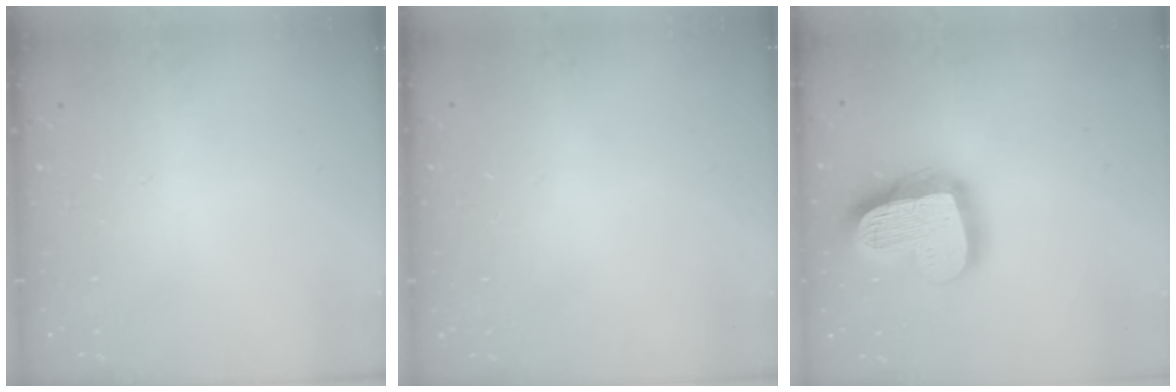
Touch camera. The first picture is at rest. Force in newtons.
{"total": 0.0}
{"total": 21.6, "press": 21.5, "slide": 1.9}